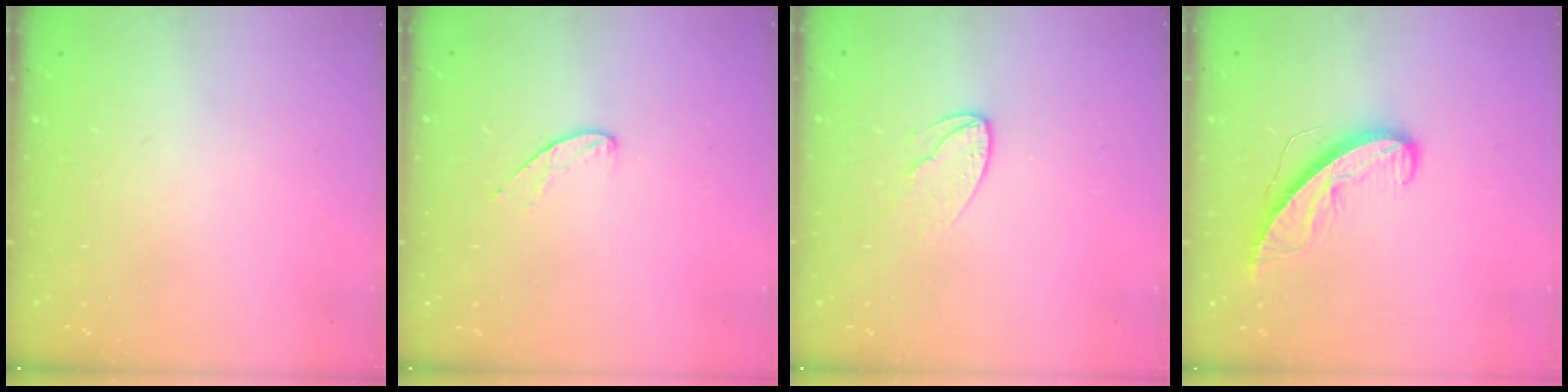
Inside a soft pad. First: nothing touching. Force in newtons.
{"total": 6.9, "press": 6.9, "slide": 0.5}
{"total": 7.1, "press": 7.1, "slide": 0.5}
{"total": 8.6, "press": 8.5, "slide": 0.8}